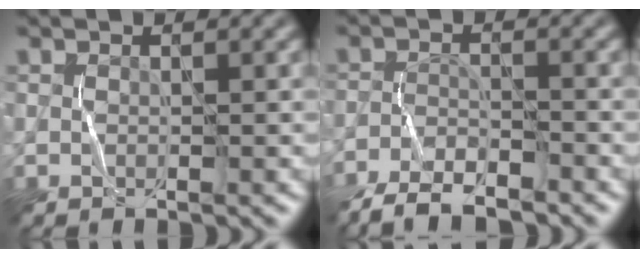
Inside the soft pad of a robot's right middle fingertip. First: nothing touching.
{"total": 5.1, "force": [-4.6, 1.1, 2.0], "torque": [-0.027, -0.009, -0.087]}